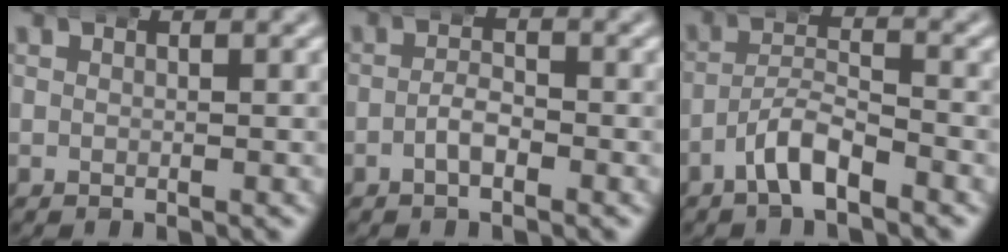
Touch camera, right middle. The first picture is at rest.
{"total": 2.1, "force": [-1.4, 0.7, 1.4], "torque": [-0.015, 0.002, -0.031]}
{"total": 3.7, "force": [-2.6, 1.6, 2.1], "torque": [-0.020, 0.010, -0.058]}